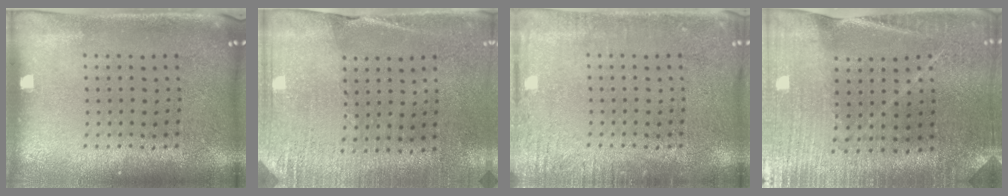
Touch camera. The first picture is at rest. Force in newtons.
{"total": 2.6, "press": 2.5, "slide": 0.8}
{"total": 2.3, "press": 2.2, "slide": 0.3}
{"total": 1.7, "press": 1.7, "slide": 0.1}